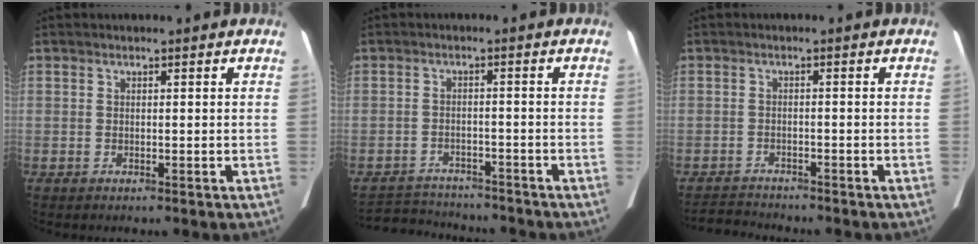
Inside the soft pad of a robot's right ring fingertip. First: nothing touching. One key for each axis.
{"total": 9.9, "fx": -9.5, "fy": 2.2, "fz": 1.9, "tx": -0.042, "ty": 0.008, "tz": -0.133}
{"total": 4.6, "fx": -4.6, "fy": 0.4, "fz": 0.5, "tx": -0.012, "ty": -0.016, "tz": -0.075}